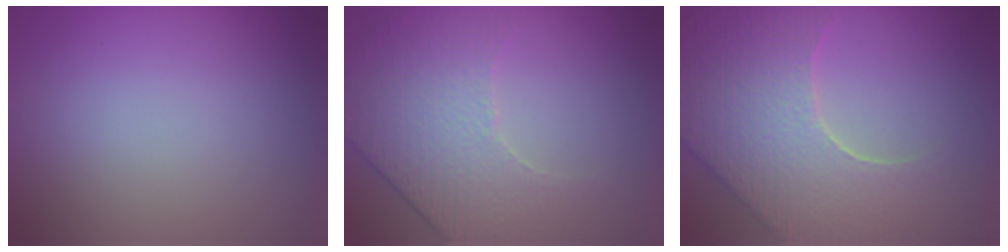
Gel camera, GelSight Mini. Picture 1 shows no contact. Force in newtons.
{"total": 4.3, "press": 3.8, "slide": 2.1}
{"total": 8.8, "press": 6.3, "slide": 6.2}